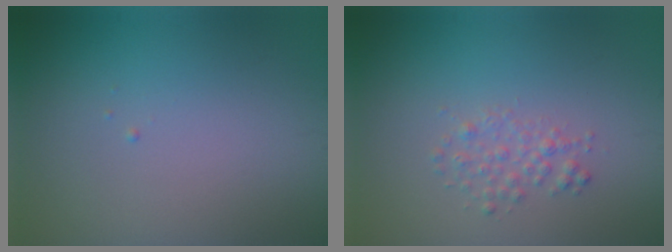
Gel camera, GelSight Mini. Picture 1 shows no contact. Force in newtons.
{"total": 1.6, "press": 1.6, "slide": 0.1}